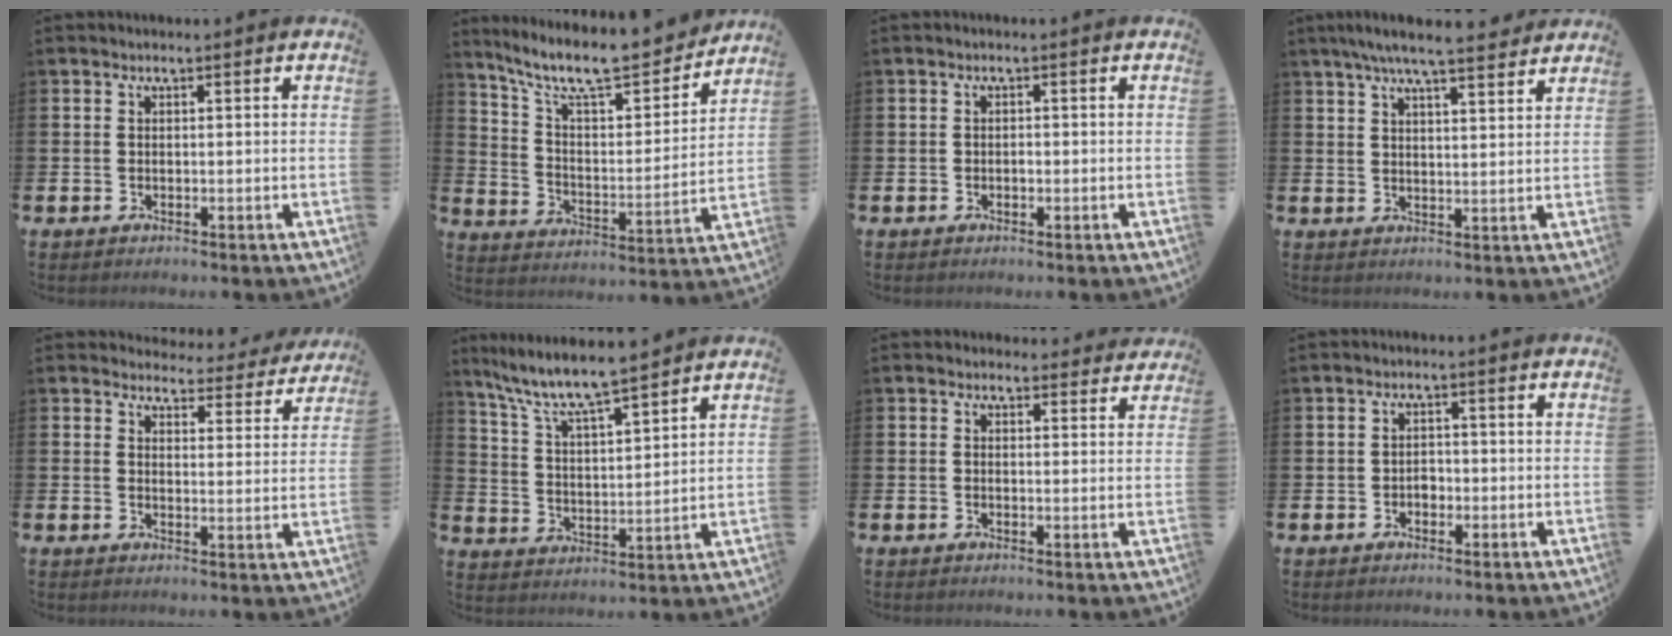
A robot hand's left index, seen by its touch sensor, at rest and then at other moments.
{"total": 10.8, "force": [9.4, 2.5, 4.6], "torque": [-0.119, -0.064, 0.160]}
{"total": 0.6, "force": [-0.3, 0.4, 0.3], "torque": [-0.002, 0.000, -0.007]}
{"total": 6.5, "force": [5.9, 0.3, 2.7], "torque": [-0.060, -0.021, 0.103]}
{"total": 3.8, "force": [3.7, 1.1, 0.1], "torque": [-0.008, -0.030, 0.062]}
{"total": 7.9, "force": [7.3, 0.6, 3.0], "torque": [-0.093, -0.044, 0.127]}
{"total": 1.8, "force": [1.6, 0.7, 0.0], "torque": [0.005, -0.004, 0.028]}
{"total": 1.4, "force": [-0.6, 1.2, 0.6], "torque": [0.000, -0.002, -0.017]}